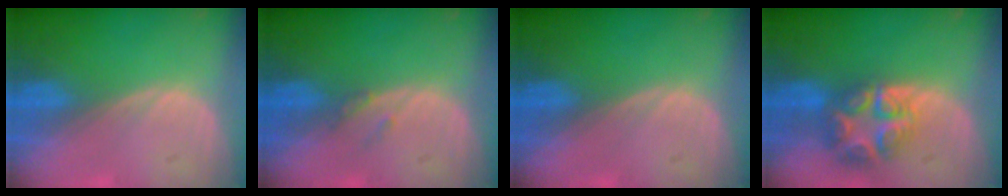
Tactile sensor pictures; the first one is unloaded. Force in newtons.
{"total": 1.2, "press": 1.2, "slide": 0.3}
{"total": 0.0}
{"total": 8.1, "press": 7.0, "slide": 4.0}